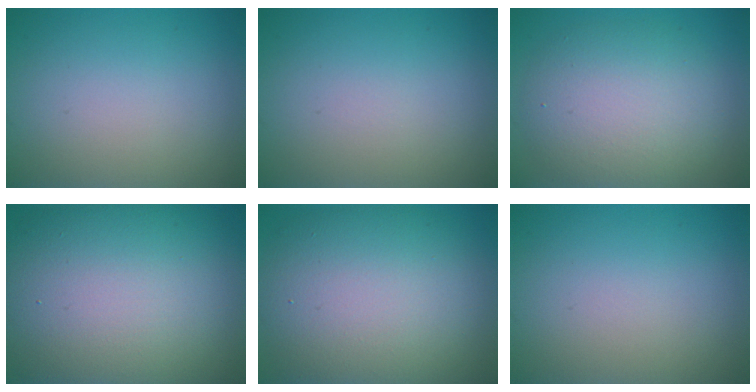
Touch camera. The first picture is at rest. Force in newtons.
{"total": 0.0}
{"total": 6.7, "press": 6.7, "slide": 0.9}
{"total": 16.6, "press": 16.6, "slide": 0.4}
{"total": 12.4, "press": 12.4, "slide": 0.7}
{"total": 0.0}